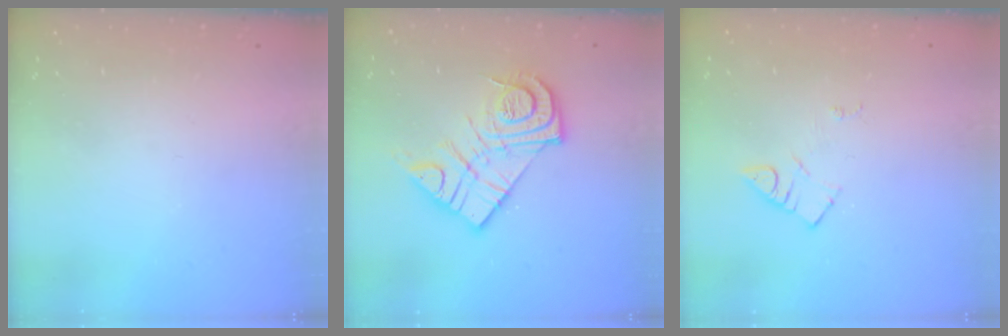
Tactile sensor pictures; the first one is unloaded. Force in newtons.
{"total": 15.4, "press": 15.4, "slide": 1.3}
{"total": 4.5, "press": 4.4, "slide": 0.7}